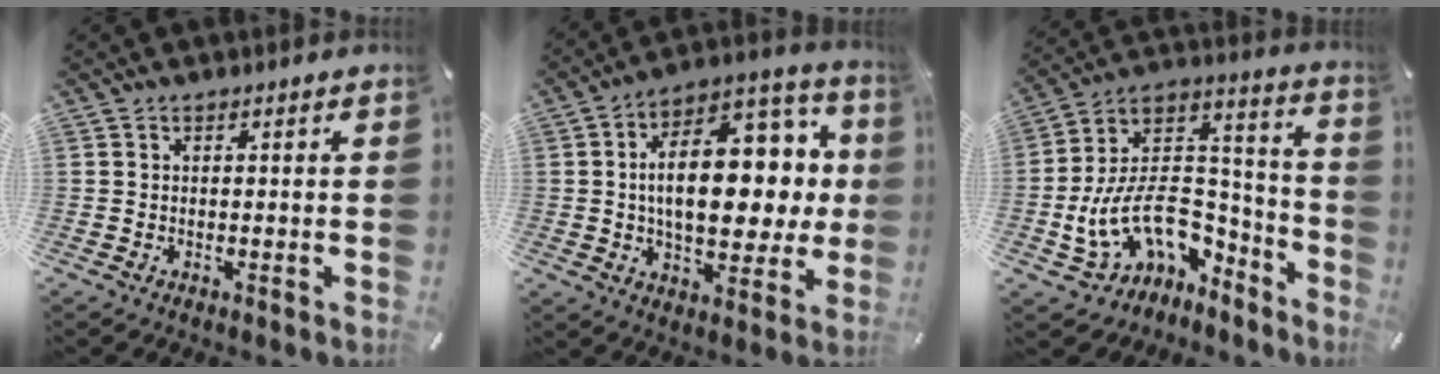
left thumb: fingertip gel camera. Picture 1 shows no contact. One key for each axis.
{"total": 21.9, "fx": 2.6, "fy": 12.2, "fz": 18.0, "tx": -0.279, "ty": -0.009, "tz": 0.043}
{"total": 15.0, "fx": -4.9, "fy": 11.0, "fz": 9.1, "tx": -0.160, "ty": -0.001, "tz": -0.078}